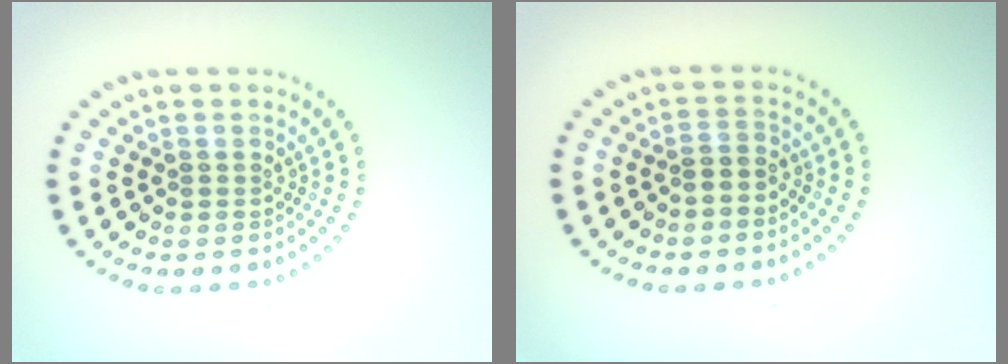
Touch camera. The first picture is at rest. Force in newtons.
{"total": 1.7, "press": 1.3, "slide": 1.1}